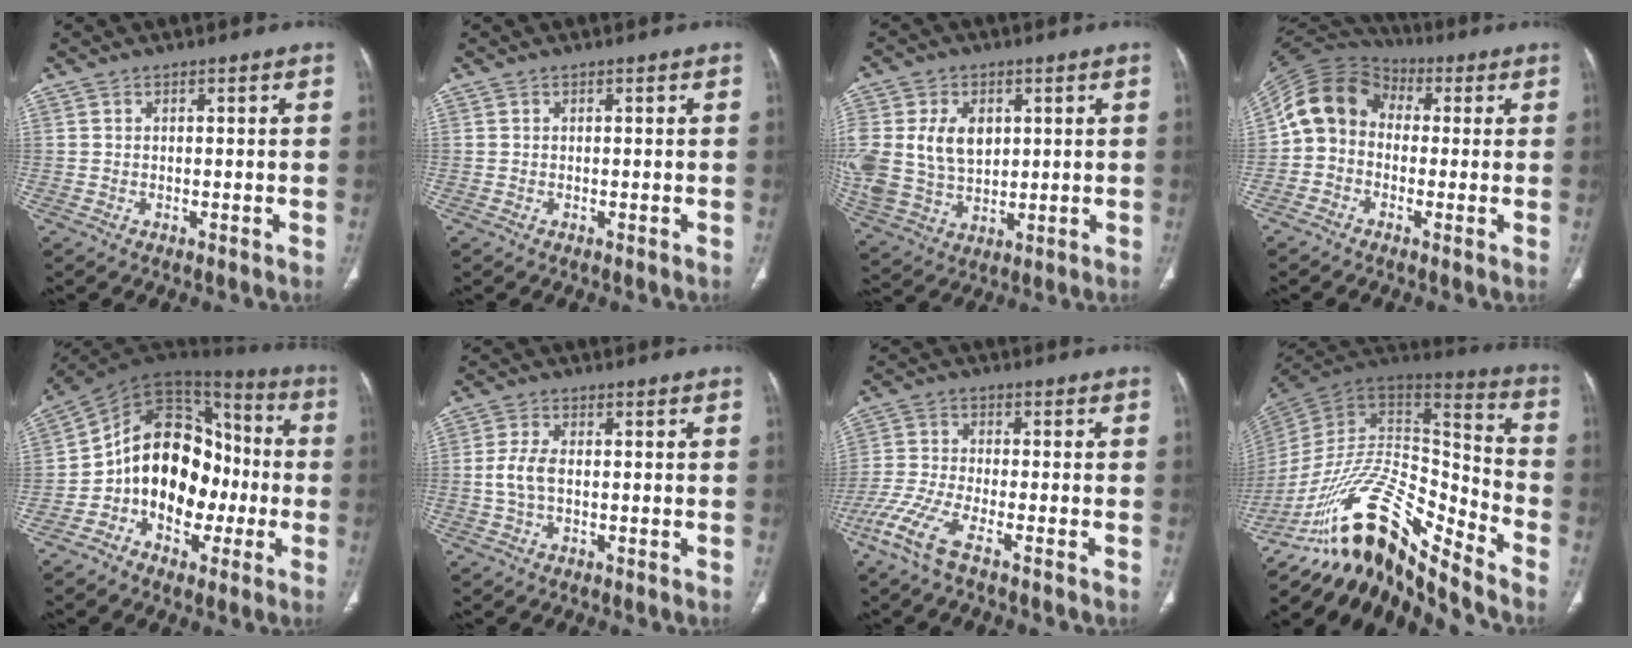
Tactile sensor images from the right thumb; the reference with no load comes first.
{"total": 0.0}
{"total": 17.6, "force": [3.4, 12.9, 11.6], "torque": [-0.251, -0.002, 0.082]}
{"total": 11.4, "force": [-0.1, 9.4, 6.4], "torque": [-0.114, 0.038, -0.021]}
{"total": 18.6, "force": [-4.0, 13.2, 12.5], "torque": [-0.157, 0.065, -0.065]}
{"total": 4.6, "force": [-0.2, 2.4, 3.9], "torque": [-0.094, 0.007, -0.007]}
{"total": 8.4, "force": [-5.4, 1.6, 6.2], "torque": [-0.162, 0.003, -0.116]}
{"total": 22.7, "force": [-15.5, 7.1, 15.0], "torque": [-0.256, 0.099, -0.267]}